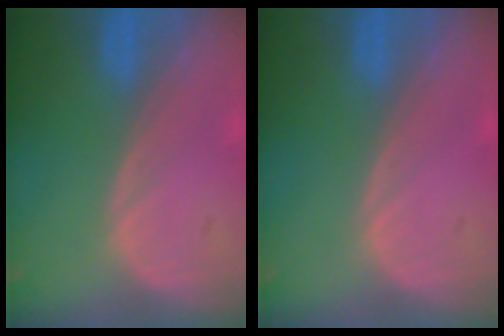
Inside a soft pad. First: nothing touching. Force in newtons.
{"total": 0.0}